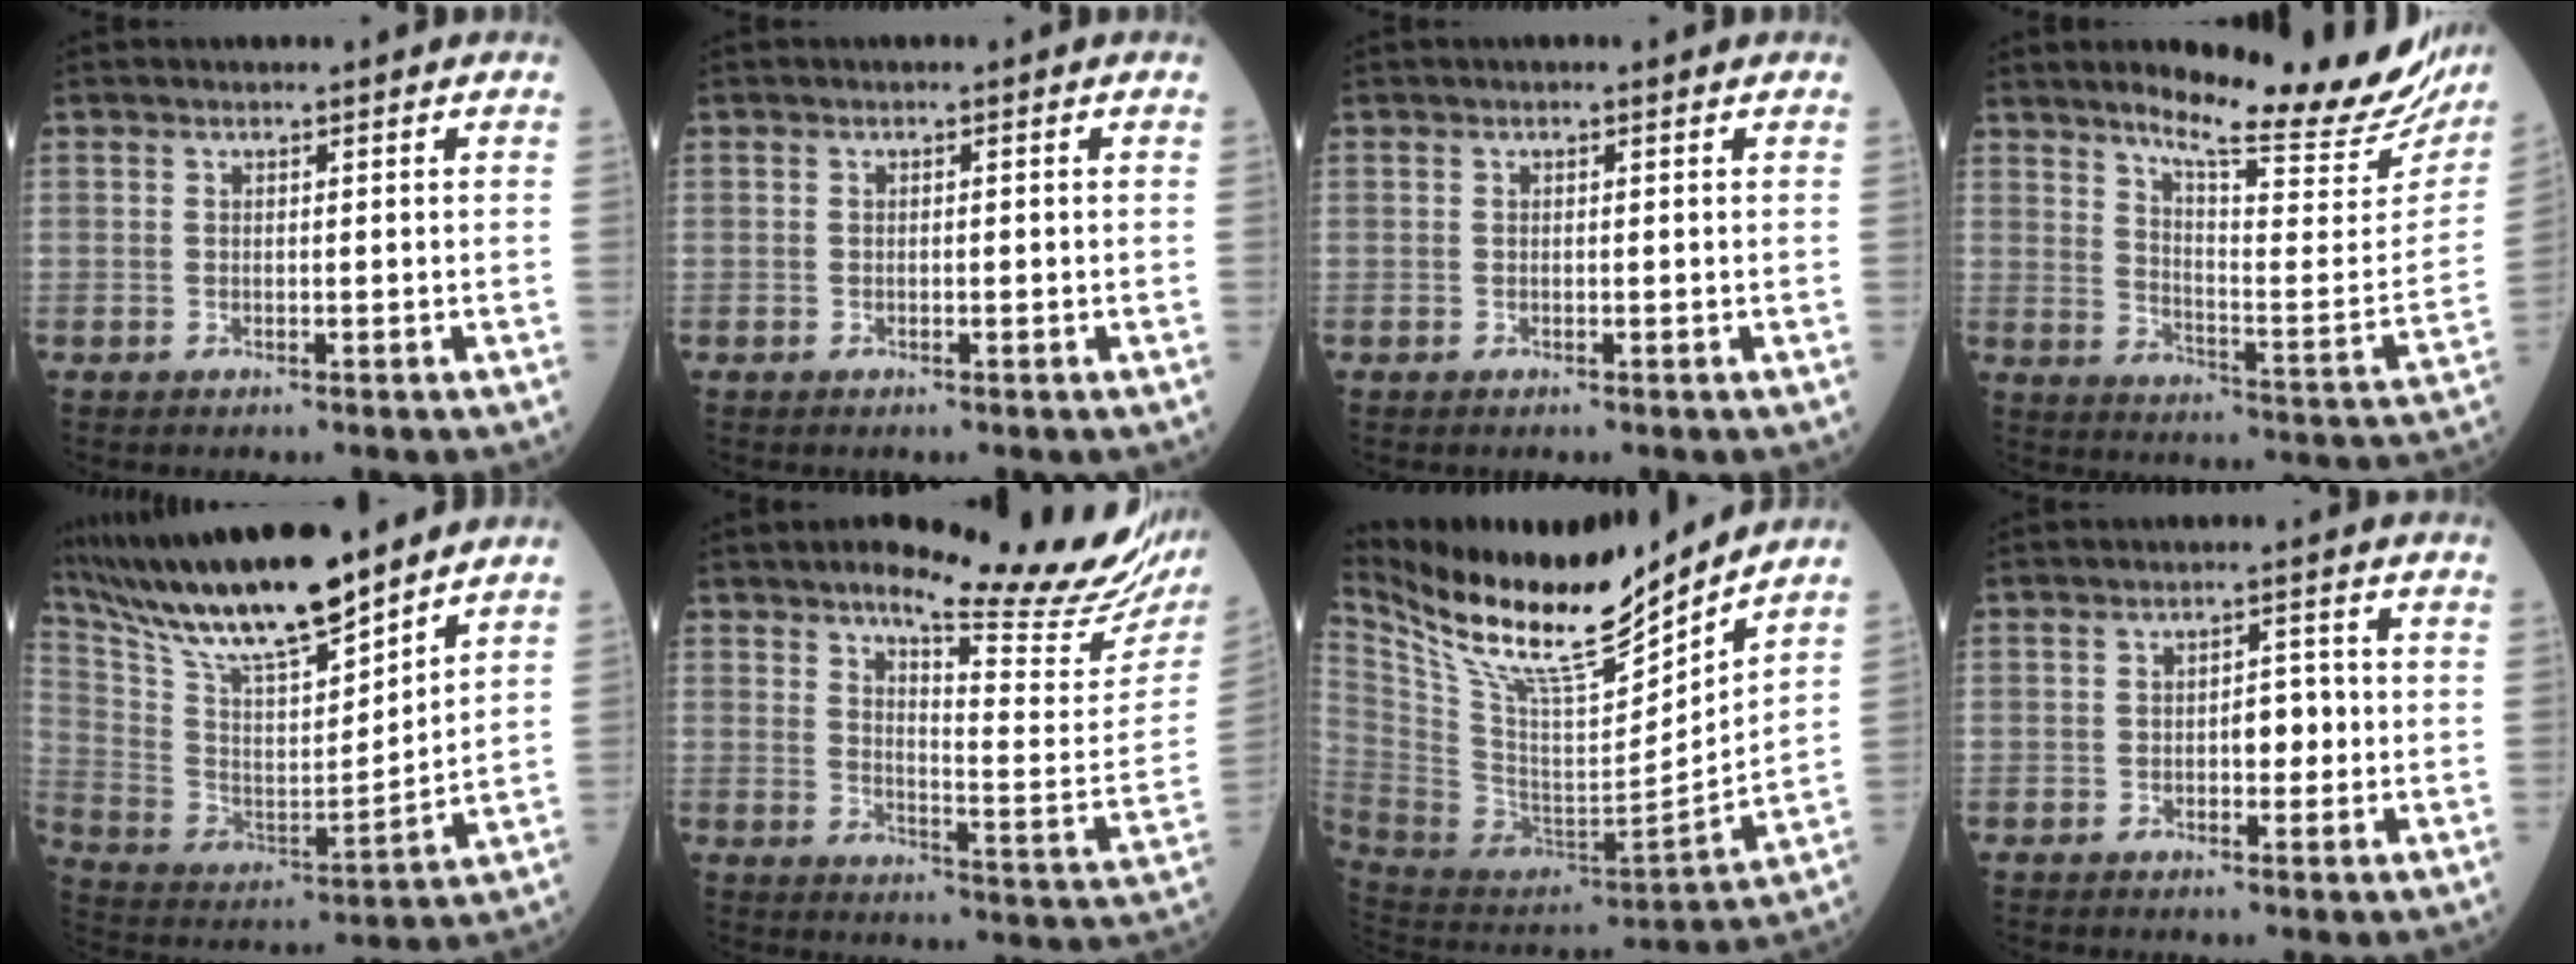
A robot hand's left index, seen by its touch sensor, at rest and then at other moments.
{"total": 0.0}
{"total": 0.0}
{"total": 22.9, "force": [19.9, 2.5, 11.0], "torque": [-0.160, -0.084, 0.254]}
{"total": 20.1, "force": [16.8, 2.7, 10.8], "torque": [-0.204, 0.005, 0.311]}
{"total": 22.9, "force": [18.1, 2.9, 13.7], "torque": [-0.185, -0.056, 0.222]}
{"total": 20.8, "force": [17.3, 2.9, 11.1], "torque": [-0.208, -0.027, 0.314]}
{"total": 2.9, "force": [-0.7, 1.4, 2.4], "torque": [-0.029, 0.006, -0.013]}